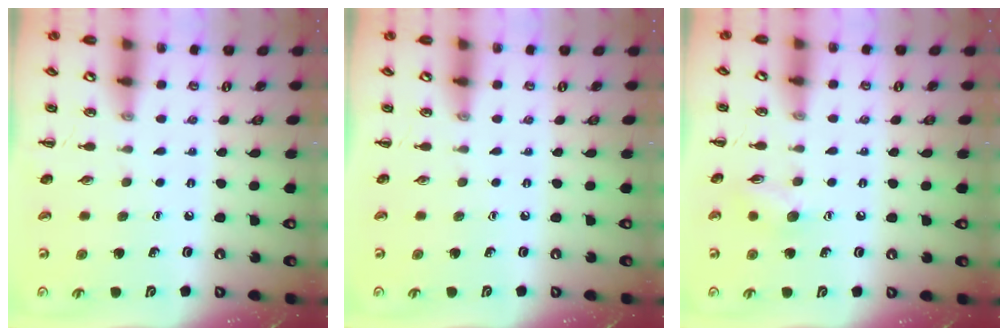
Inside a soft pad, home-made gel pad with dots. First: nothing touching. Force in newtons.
{"total": 0.0}
{"total": 7.1, "press": 7.0, "slide": 1.1}